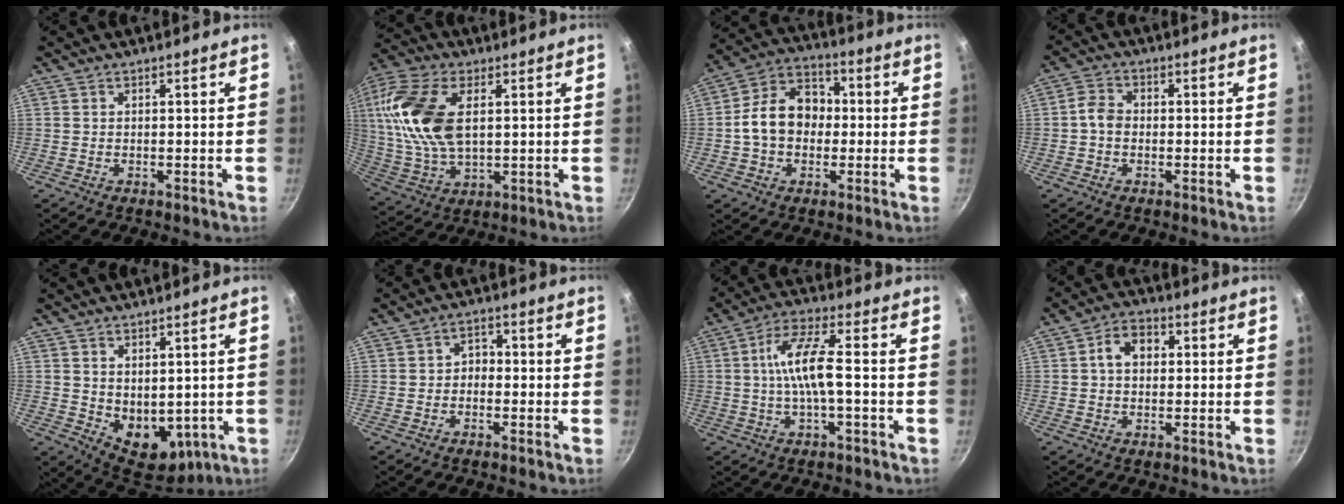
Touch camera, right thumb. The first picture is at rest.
{"total": 18.3, "force": [3.9, 10.1, 14.7], "torque": [-0.291, -0.003, 0.074]}
{"total": 12.3, "force": [-0.6, 9.4, 7.9], "torque": [-0.100, 0.034, -0.027]}
{"total": 3.8, "force": [-0.6, 3.0, 2.3], "torque": [-0.036, 0.016, -0.022]}
{"total": 9.6, "force": [0.7, 6.6, 6.9], "torque": [-0.073, -0.029, 0.036]}
{"total": 2.5, "force": [-0.9, 1.9, 1.3], "torque": [-0.007, 0.015, -0.021]}
{"total": 8.6, "force": [-0.6, 1.7, 8.4], "torque": [-0.169, 0.023, -0.017]}
{"total": 5.8, "force": [0.9, 4.3, 3.8], "torque": [-0.040, 0.014, 0.005]}